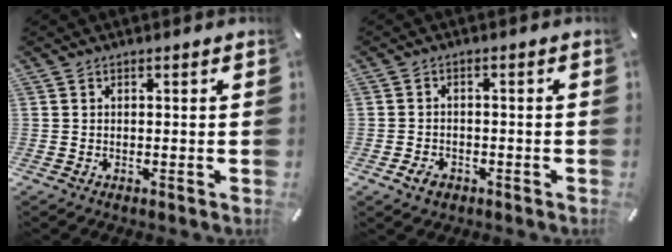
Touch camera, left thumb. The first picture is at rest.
{"total": 3.1, "force": [-1.7, 2.2, 1.2], "torque": [-0.026, 0.008, -0.035]}